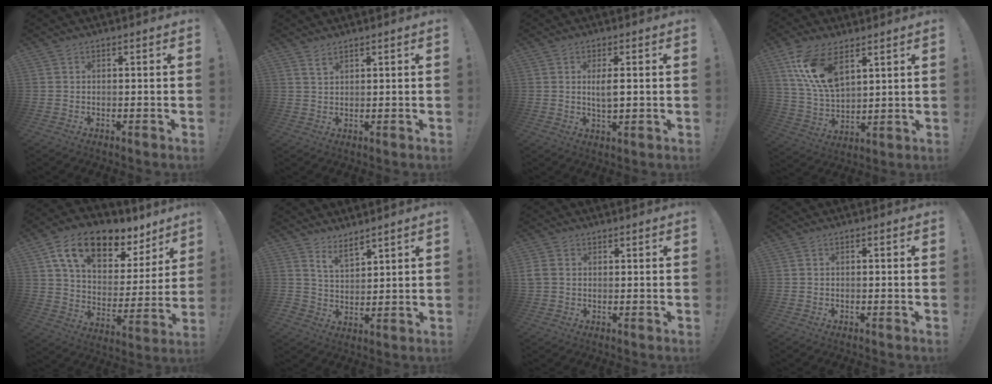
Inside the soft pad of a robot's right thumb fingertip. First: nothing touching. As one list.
[{"total": 2.3, "force": [1.7, 0.8, 1.3], "torque": [-0.019, -0.011, 0.030]}, {"total": 4.3, "force": [0.8, 1.5, 4.0], "torque": [-0.060, -0.013, 0.006]}, {"total": 14.7, "force": [8.2, 7.3, 9.8], "torque": [-0.212, -0.031, 0.153]}, {"total": 17.9, "force": [11.1, 9.4, 10.5], "torque": [-0.170, -0.060, 0.196]}, {"total": 6.4, "force": [5.5, 2.8, 1.7], "torque": [-0.030, -0.036, 0.103]}, {"total": 3.8, "force": [1.0, 3.0, 2.0], "torque": [-0.046, 0.004, 0.021]}, {"total": 0.8, "force": [-0.6, 0.2, 0.4], "torque": [-0.009, 0.002, -0.010]}]